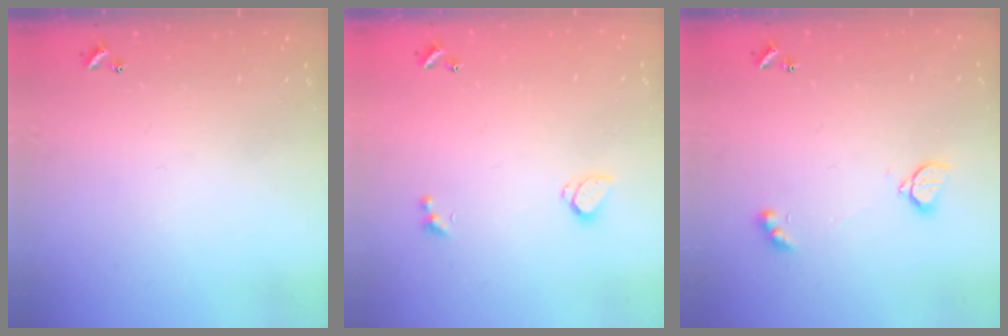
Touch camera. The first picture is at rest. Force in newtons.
{"total": 0.8, "press": 0.6, "slide": 0.4}
{"total": 2.4, "press": 2.3, "slide": 0.8}